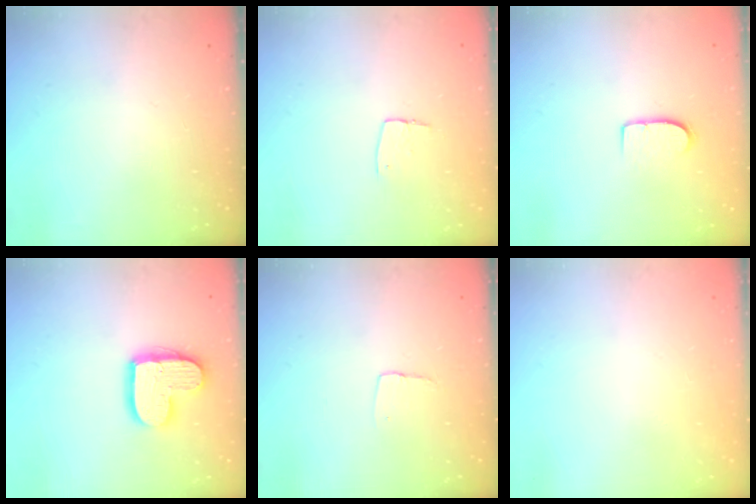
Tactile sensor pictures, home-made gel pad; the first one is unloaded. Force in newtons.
{"total": 4.9, "press": 4.8, "slide": 0.3}
{"total": 6.6, "press": 6.6, "slide": 0.5}
{"total": 12.6, "press": 12.6, "slide": 0.9}
{"total": 3.6, "press": 3.6, "slide": 0.4}
{"total": 0.0}